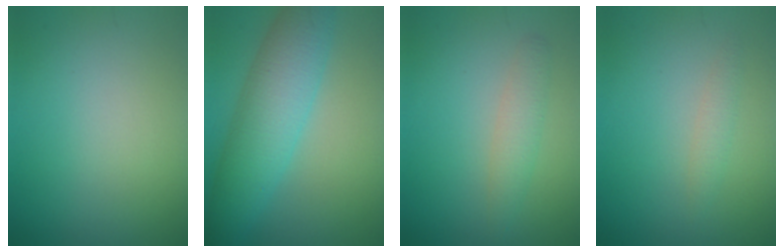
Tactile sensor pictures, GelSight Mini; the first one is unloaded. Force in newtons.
{"total": 7.1, "press": 7.1, "slide": 0.3}
{"total": 2.0, "press": 2.0, "slide": 0.1}
{"total": 1.2, "press": 1.2, "slide": 0.0}